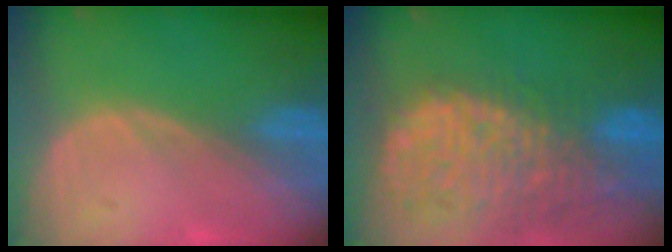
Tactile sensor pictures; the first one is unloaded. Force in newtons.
{"total": 14.4, "press": 11.7, "slide": 8.3}